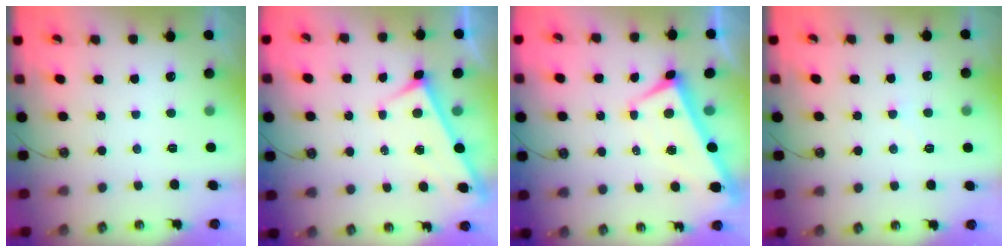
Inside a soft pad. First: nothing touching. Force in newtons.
{"total": 3.1, "press": 3.1, "slide": 0.2}
{"total": 2.3, "press": 2.2, "slide": 0.5}
{"total": 1.3, "press": 1.2, "slide": 0.4}